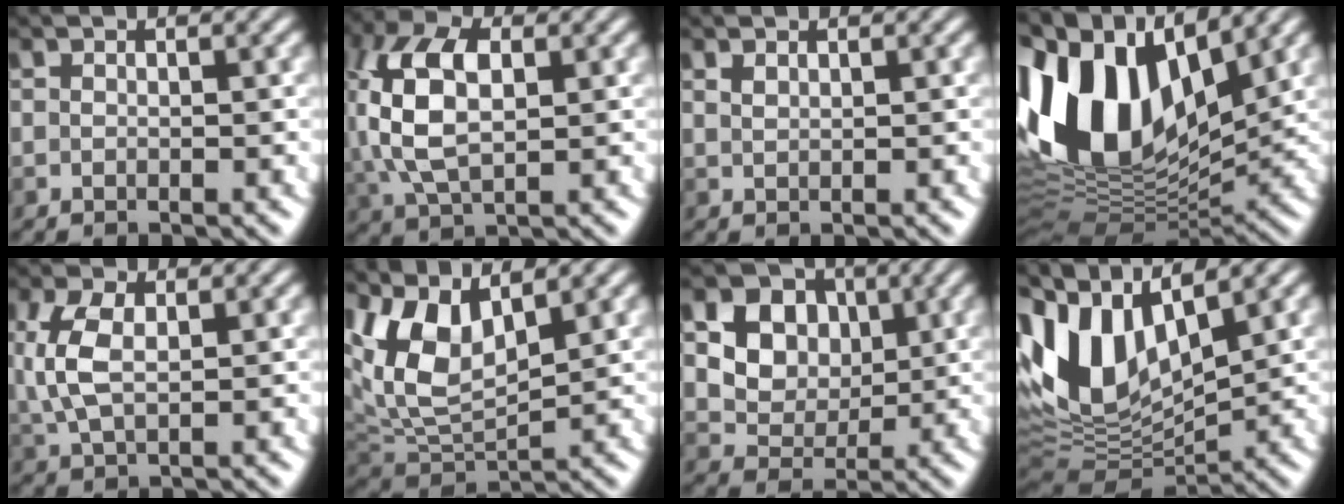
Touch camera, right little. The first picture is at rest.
{"total": 9.1, "force": [0.1, 5.4, 7.4], "torque": [-0.173, 0.009, -0.001]}
{"total": 0.8, "force": [0.5, 0.3, 0.5], "torque": [-0.016, 0.000, 0.011]}
{"total": 15.4, "force": [3.5, 9.0, 11.9], "torque": [-0.270, 0.031, 0.048]}
{"total": 5.4, "force": [0.0, 3.1, 4.5], "torque": [-0.109, 0.004, 0.001]}
{"total": 7.5, "force": [2.3, 4.0, 5.9], "torque": [-0.127, 0.000, 0.043]}
{"total": 6.7, "force": [1.6, 5.4, 3.6], "torque": [-0.085, 0.005, 0.025]}
{"total": 11.8, "force": [3.2, 6.4, 9.3], "torque": [-0.200, 0.023, 0.055]}